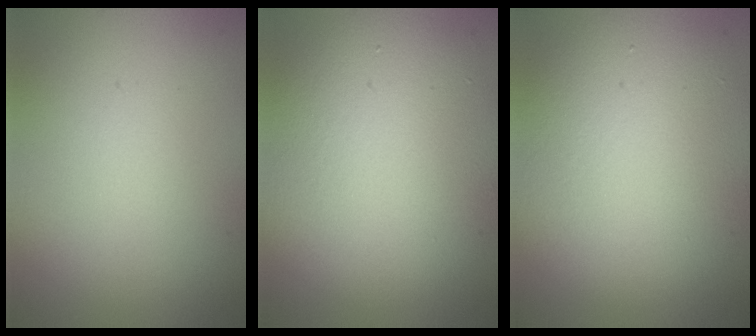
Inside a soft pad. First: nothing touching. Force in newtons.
{"total": 9.5, "press": 9.5, "slide": 0.3}
{"total": 8.8, "press": 8.8, "slide": 0.7}